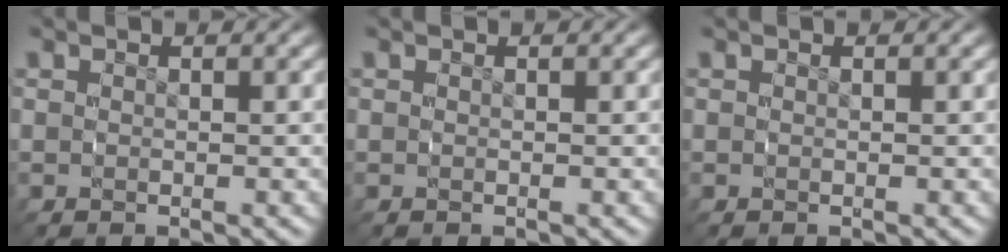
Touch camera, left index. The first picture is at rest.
{"total": 0.0}
{"total": 0.0}